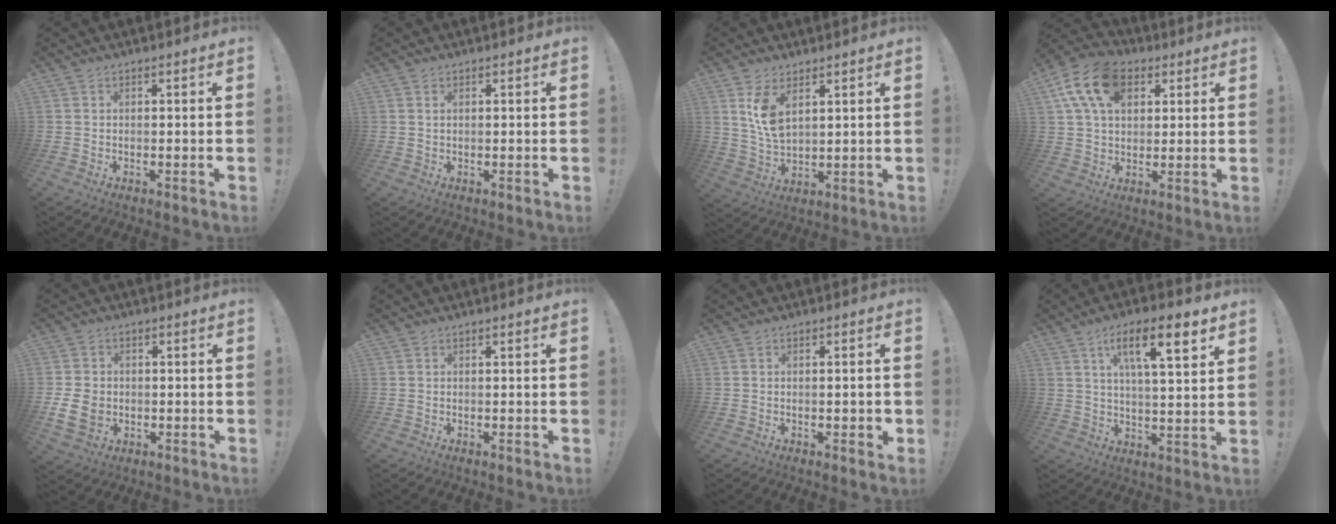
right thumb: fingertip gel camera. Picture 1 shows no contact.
{"total": 0.8, "force": [0.4, 0.3, 0.6], "torque": [-0.005, -0.003, 0.007]}
{"total": 8.2, "force": [4.7, 4.1, 5.3], "torque": [-0.091, -0.030, 0.084]}
{"total": 16.0, "force": [6.4, 10.8, 10.0], "torque": [-0.168, -0.012, 0.121]}
{"total": 8.5, "force": [-1.2, 6.7, 5.1], "torque": [-0.085, 0.004, -0.017]}
{"total": 0.0}
{"total": 1.9, "force": [-0.8, 0.5, 1.7], "torque": [-0.031, 0.008, -0.012]}
{"total": 13.8, "force": [6.2, 3.6, 11.8], "torque": [-0.190, -0.013, 0.093]}